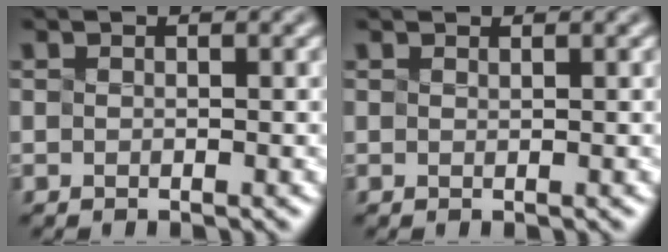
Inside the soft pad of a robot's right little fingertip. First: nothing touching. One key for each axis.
{"total": 1.3, "fx": 1.2, "fy": 0.5, "fz": 0.4, "tx": 0.000, "ty": 0.011, "tz": 0.007}